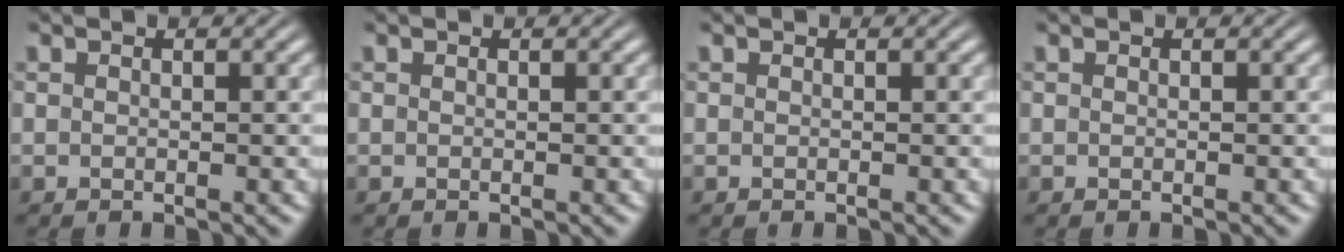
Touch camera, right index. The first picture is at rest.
{"total": 0.0}
{"total": 0.0}
{"total": 0.0}